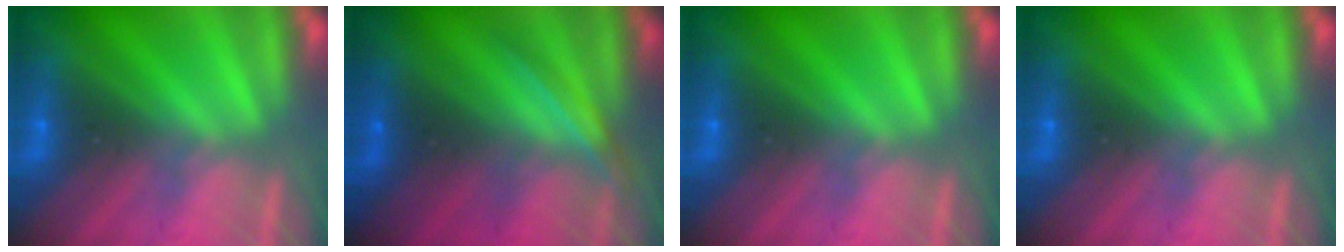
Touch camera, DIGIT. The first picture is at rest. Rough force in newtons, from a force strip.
{"total": 2.0}
{"total": 0.0}
{"total": 0.0}